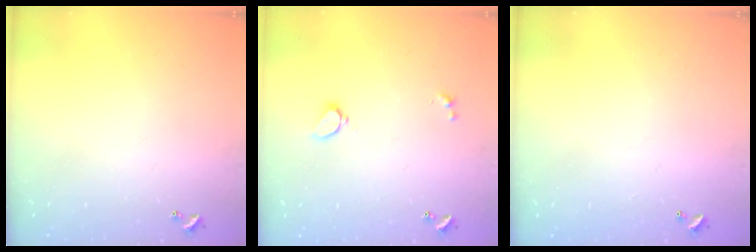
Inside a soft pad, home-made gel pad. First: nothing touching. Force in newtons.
{"total": 1.7, "press": 1.7, "slide": 0.5}
{"total": 3.0, "press": 3.0, "slide": 0.1}